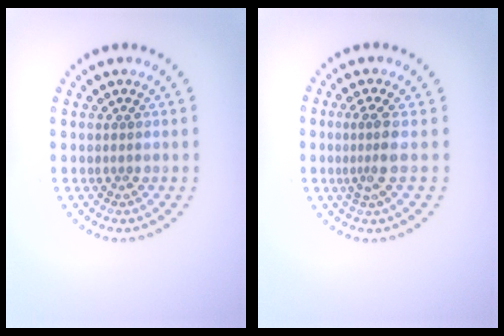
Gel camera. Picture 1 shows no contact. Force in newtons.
{"total": 2.3, "press": 1.7, "slide": 1.5}